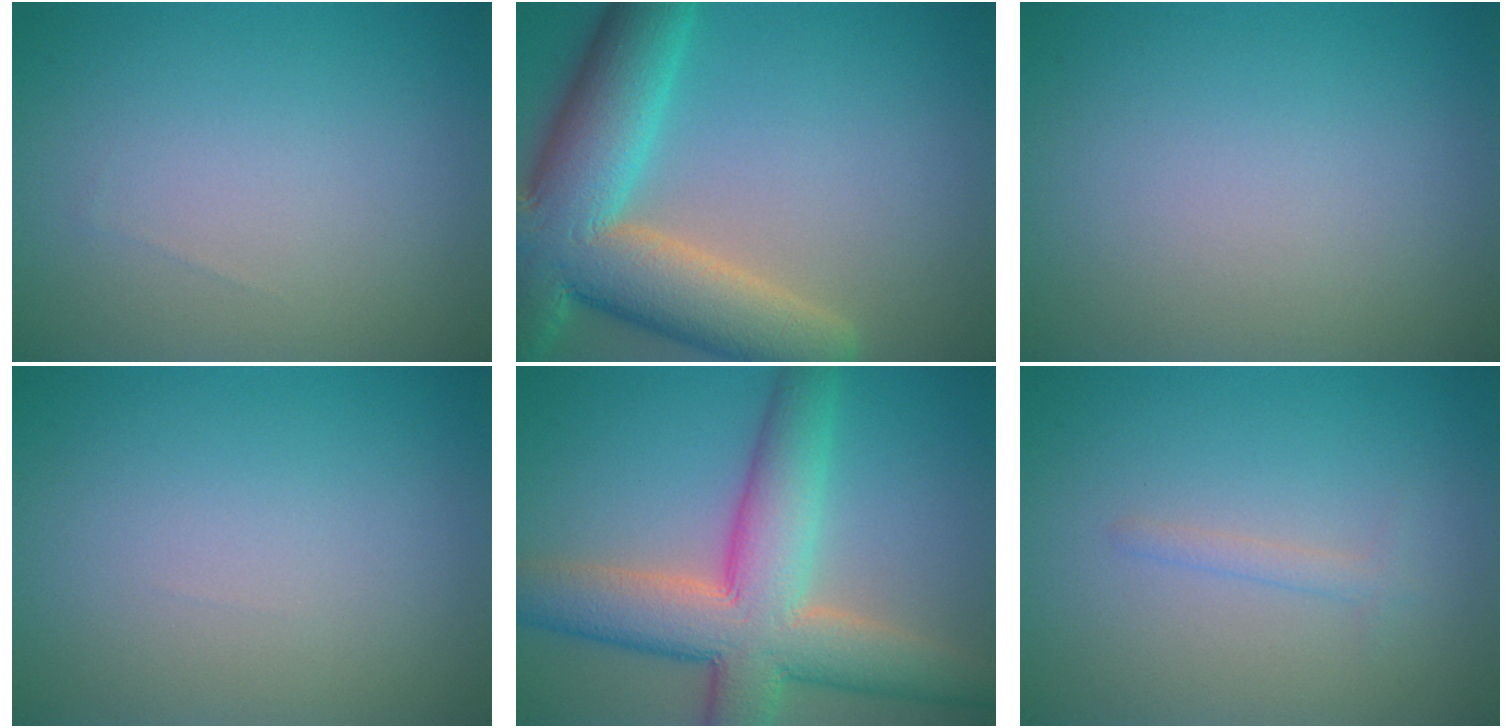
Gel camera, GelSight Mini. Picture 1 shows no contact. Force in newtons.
{"total": 12.3, "press": 12.2, "slide": 1.1}
{"total": 0.0}
{"total": 0.0}
{"total": 10.0, "press": 10.0, "slide": 0.6}
{"total": 1.0, "press": 1.0, "slide": 0.0}